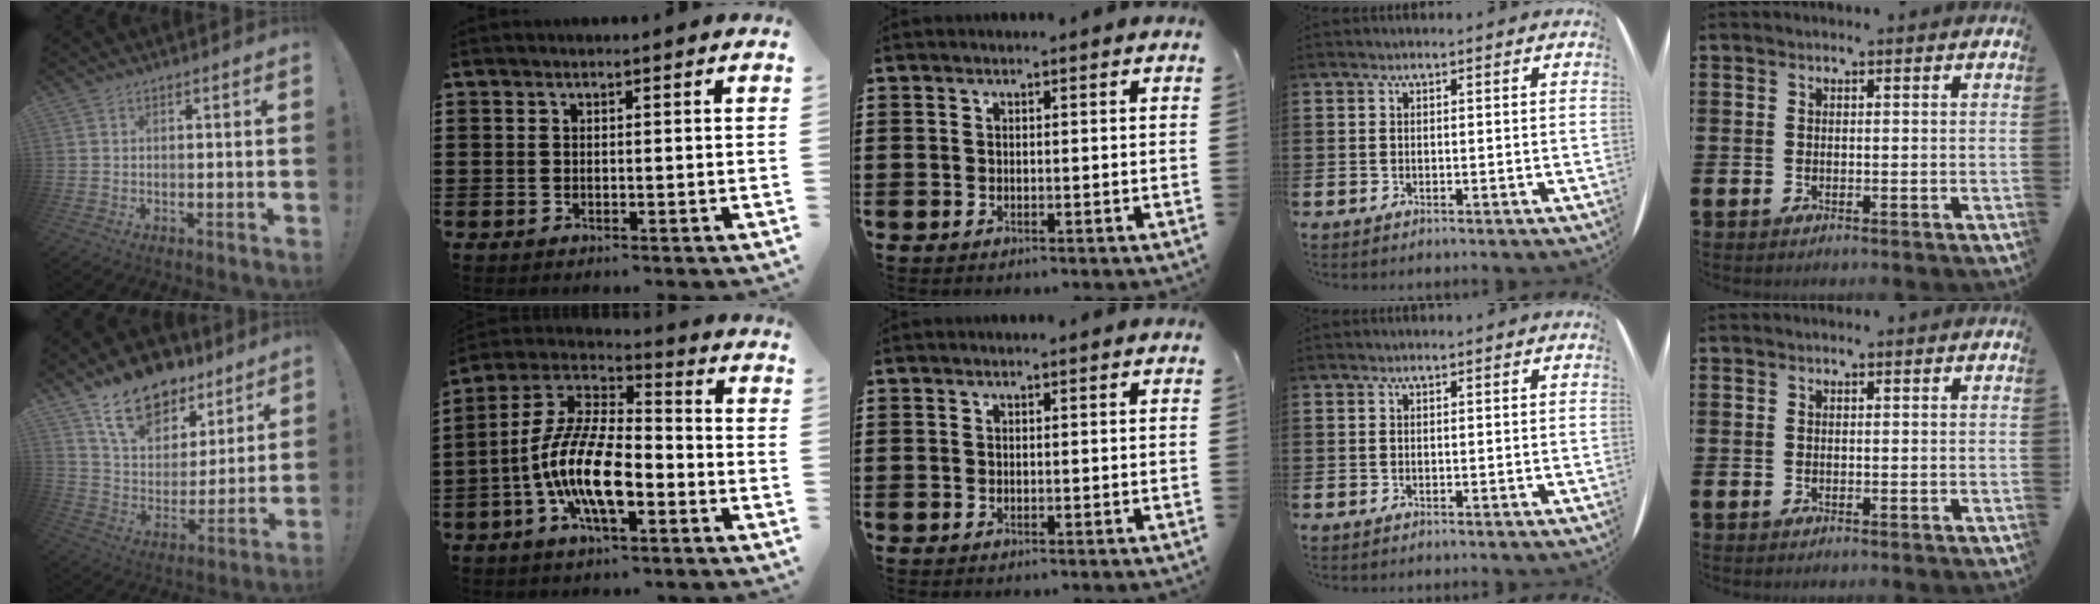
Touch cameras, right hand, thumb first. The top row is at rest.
{"thumb": {"total": 16.9, "force": [12.1, 9.3, 7.2], "torque": [-0.124, -0.076, 0.222]}, "index": {"total": 13.0, "force": [-5.2, 4.8, 11.0], "torque": [-0.252, -0.011, -0.105]}}